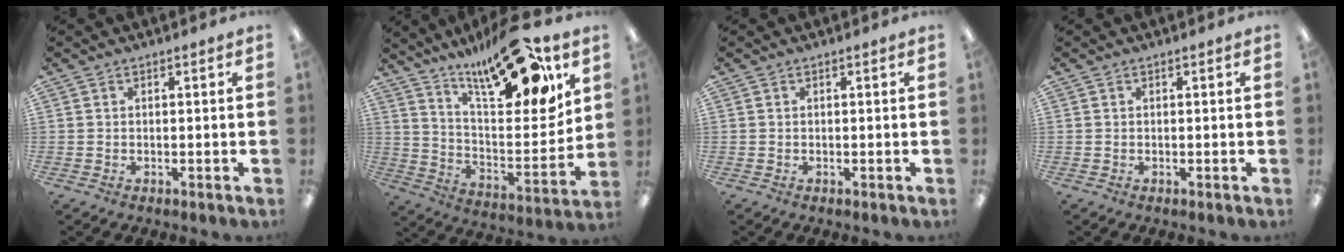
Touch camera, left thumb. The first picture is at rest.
{"total": 22.0, "force": [16.3, 6.0, 13.5], "torque": [-0.194, -0.114, 0.264]}
{"total": 0.0}
{"total": 0.0}